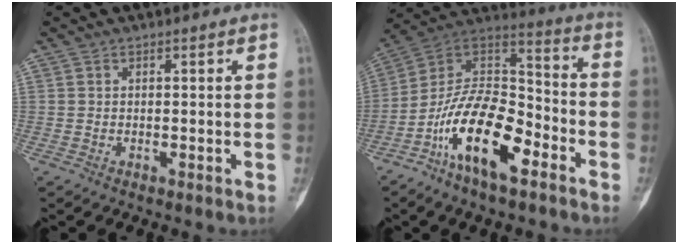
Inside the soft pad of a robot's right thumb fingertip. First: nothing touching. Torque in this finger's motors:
{"motor_torque": [0.36, 0.62, 1.63, -1.14, 0.25]}